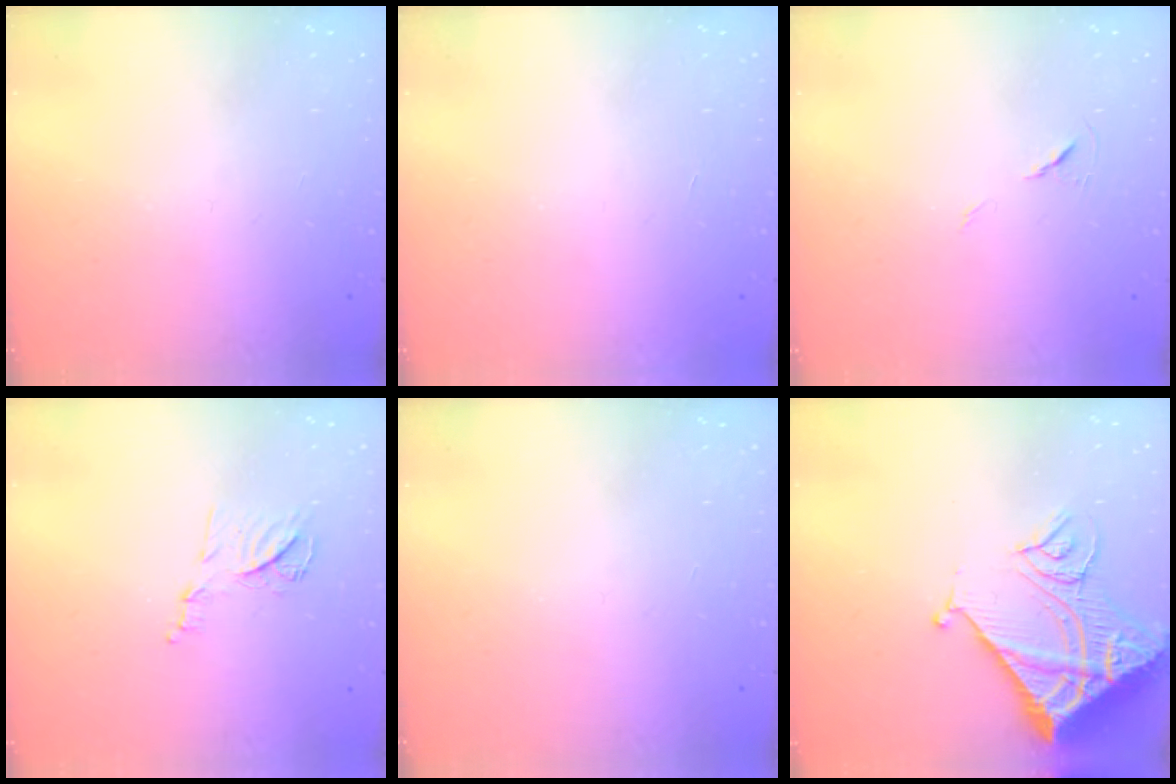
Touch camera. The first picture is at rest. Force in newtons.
{"total": 1.5, "press": 1.5, "slide": 0.1}
{"total": 5.1, "press": 4.7, "slide": 2.1}
{"total": 9.1, "press": 9.1, "slide": 0.5}
{"total": 0.0}
{"total": 14.7, "press": 14.6, "slide": 1.7}